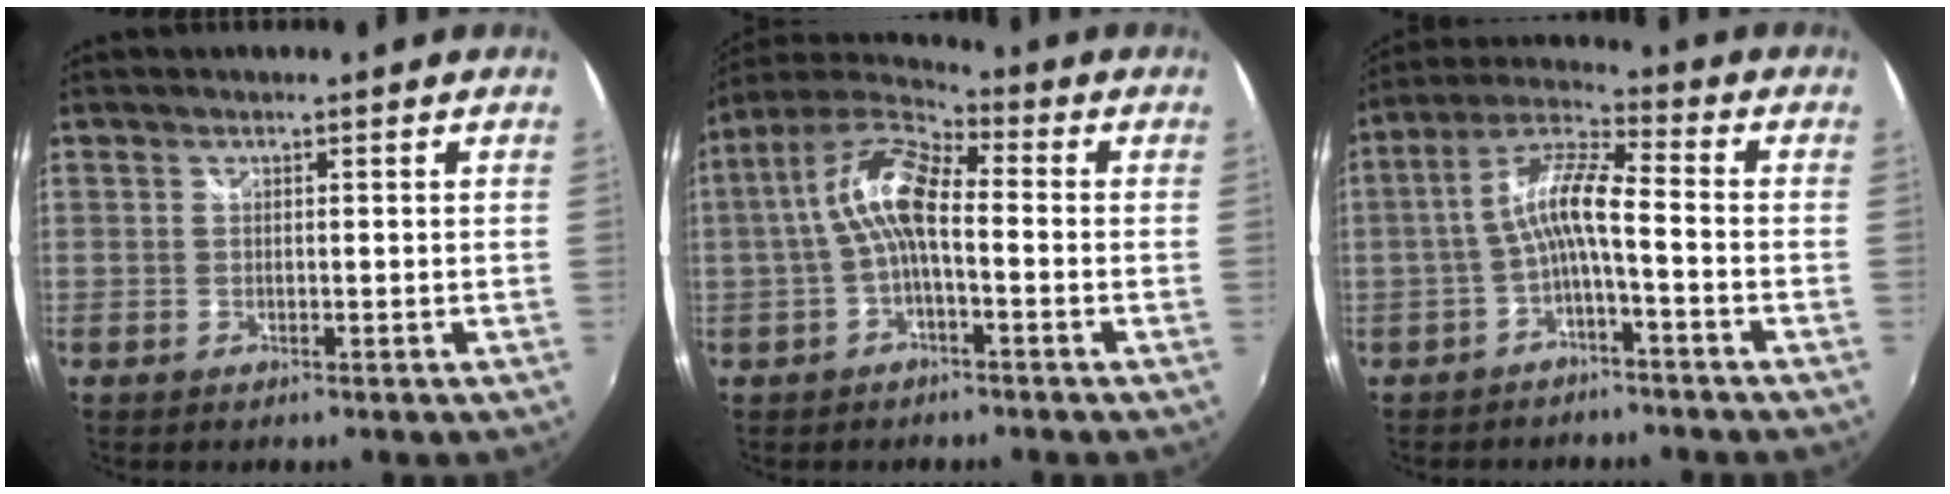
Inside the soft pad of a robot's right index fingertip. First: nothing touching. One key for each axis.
{"total": 10.1, "fx": -0.7, "fy": 3.6, "fz": 9.4, "tx": -0.197, "ty": 0.023, "tz": -0.017}
{"total": 8.0, "fx": -2.5, "fy": 1.2, "fz": 7.5, "tx": -0.174, "ty": 0.019, "tz": -0.046}